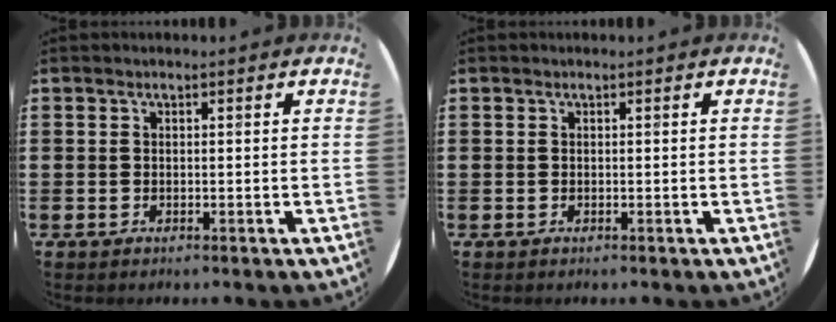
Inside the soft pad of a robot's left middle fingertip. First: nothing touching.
{"total": 0.0}